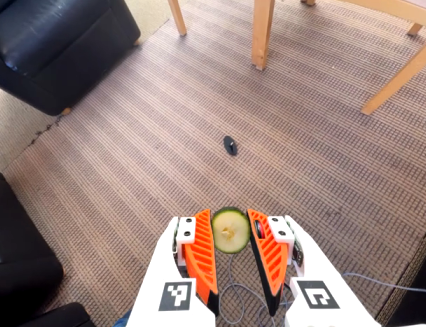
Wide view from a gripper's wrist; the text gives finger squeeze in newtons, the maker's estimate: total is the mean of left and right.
{"total": 8.8, "left": 8.7, "right": 8.9}